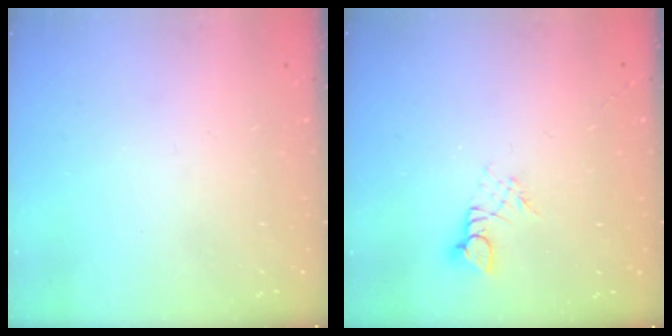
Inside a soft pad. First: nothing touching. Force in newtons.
{"total": 2.6, "press": 2.6, "slide": 0.3}